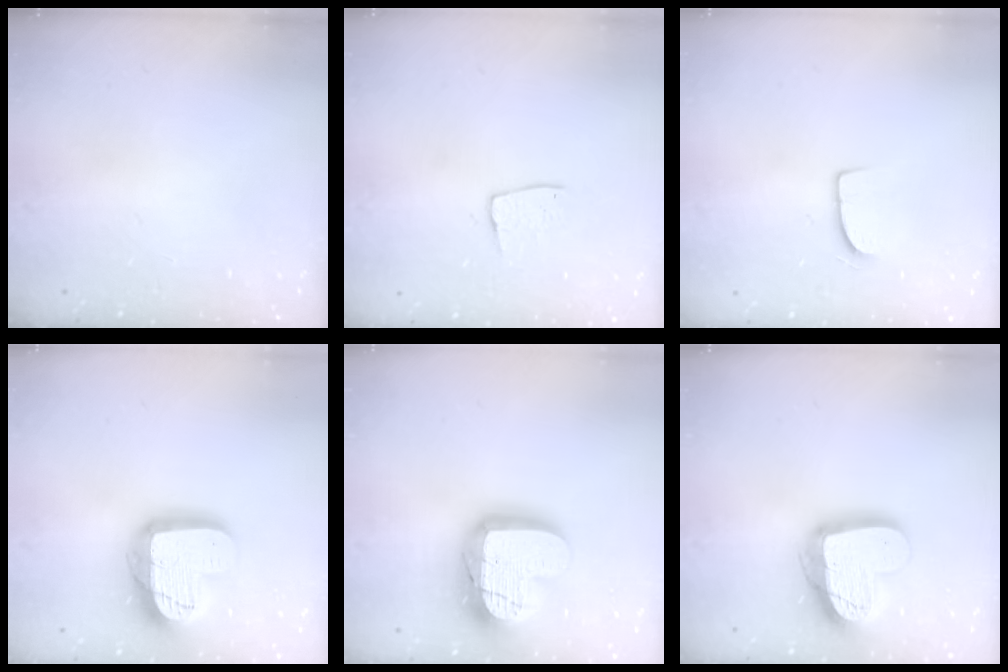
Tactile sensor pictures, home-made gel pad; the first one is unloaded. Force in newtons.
{"total": 6.1, "press": 6.1, "slide": 0.3}
{"total": 7.1, "press": 7.1, "slide": 0.5}
{"total": 18.9, "press": 18.8, "slide": 1.5}
{"total": 21.4, "press": 21.3, "slide": 1.7}
{"total": 18.8, "press": 18.7, "slide": 1.9}